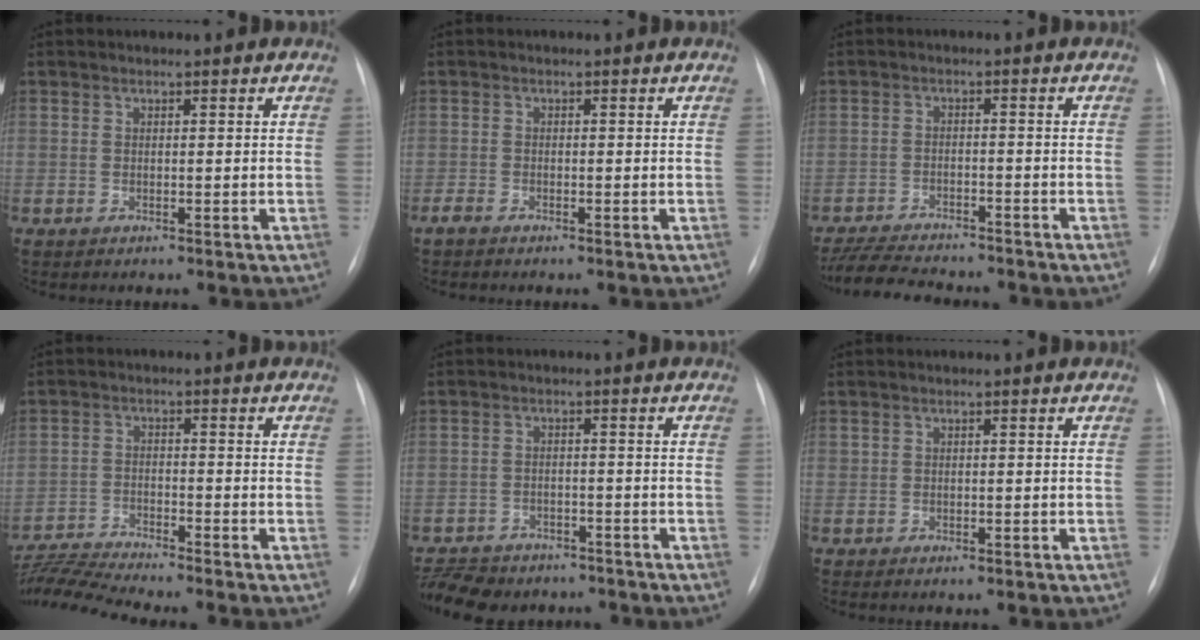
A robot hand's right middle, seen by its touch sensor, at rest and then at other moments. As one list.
[{"total": 1.1, "force": [-0.9, 0.3, 0.5], "torque": [-0.013, -0.001, -0.014]}, {"total": 11.5, "force": [-10.5, 2.1, 4.4], "torque": [-0.077, -0.004, -0.156]}, {"total": 7.7, "force": [-7.3, -2.2, 1.4], "torque": [-0.030, -0.010, -0.136]}, {"total": 11.9, "force": [-9.9, 5.5, 3.6], "torque": [-0.083, 0.001, -0.133]}, {"total": 0.7, "force": [-0.3, 0.5, 0.3], "torque": [-0.005, 0.002, -0.003]}]